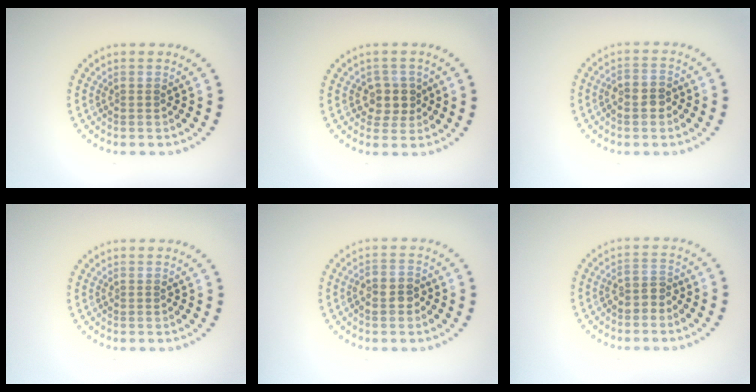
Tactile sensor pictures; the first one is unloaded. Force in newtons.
{"total": 2.5, "press": 2.1, "slide": 1.2}
{"total": 2.3, "press": 2.1, "slide": 0.8}
{"total": 0.0}
{"total": 2.3, "press": 2.1, "slide": 0.8}
{"total": 1.8, "press": 1.6, "slide": 0.8}